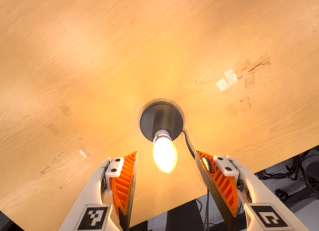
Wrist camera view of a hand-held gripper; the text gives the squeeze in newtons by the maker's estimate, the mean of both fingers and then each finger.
{"total": 0.0}